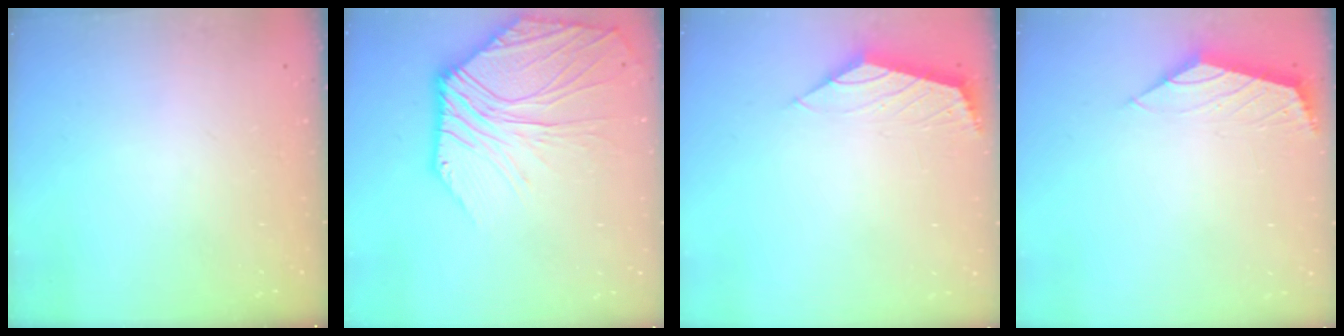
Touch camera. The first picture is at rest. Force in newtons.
{"total": 12.2, "press": 12.0, "slide": 1.9}
{"total": 1.6, "press": 1.5, "slide": 0.5}
{"total": 1.6, "press": 1.5, "slide": 0.5}